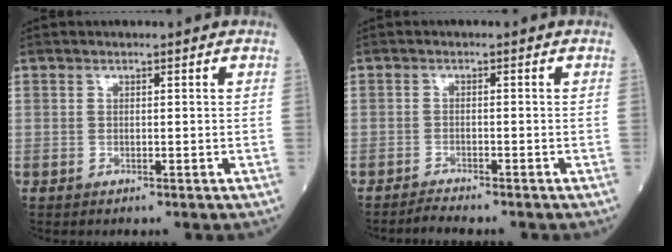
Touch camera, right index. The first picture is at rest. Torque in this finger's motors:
{"motor_torque": [0.06, -0.11, 0.06, -0.01]}